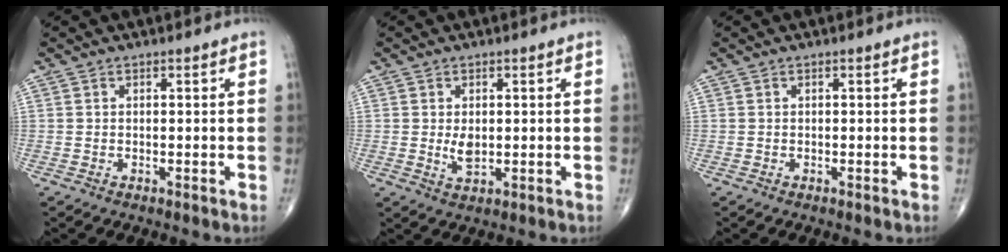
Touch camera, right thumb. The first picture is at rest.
{"total": 3.1, "force": [0.2, 1.8, 2.6], "torque": [-0.044, -0.008, 0.009]}
{"total": 0.0}